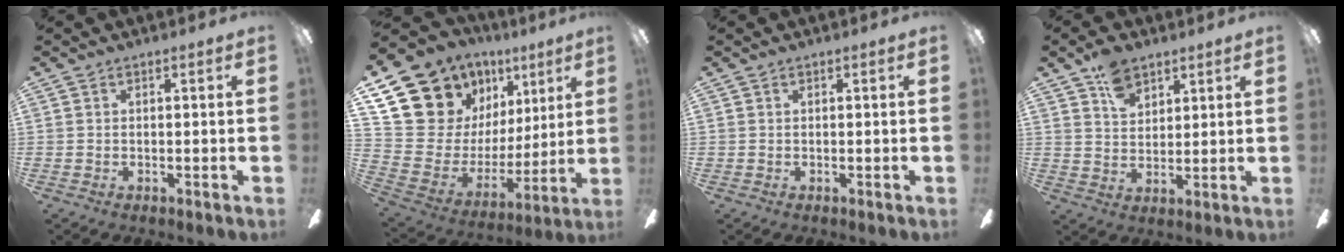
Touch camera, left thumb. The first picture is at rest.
{"total": 15.4, "force": [9.9, 11.0, 4.4], "torque": [-0.090, -0.085, 0.211]}
{"total": 0.0}
{"total": 7.7, "force": [5.2, 4.6, 3.2], "torque": [-0.056, -0.015, 0.097]}